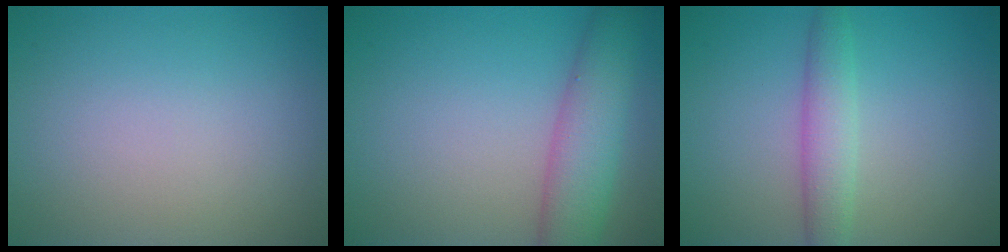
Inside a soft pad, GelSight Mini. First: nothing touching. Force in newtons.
{"total": 5.5, "press": 5.5, "slide": 0.2}
{"total": 3.0, "press": 3.0, "slide": 0.1}